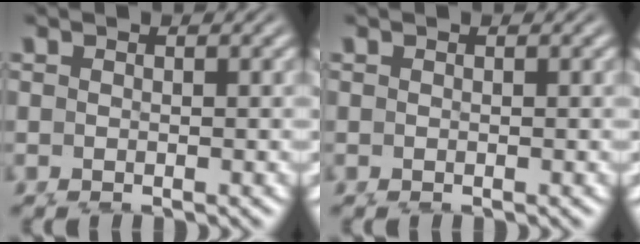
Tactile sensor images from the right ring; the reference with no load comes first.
{"total": 0.0}